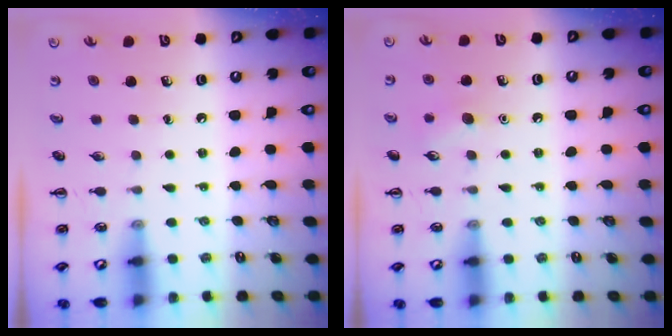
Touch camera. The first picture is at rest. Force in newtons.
{"total": 6.9, "press": 6.7, "slide": 1.7}